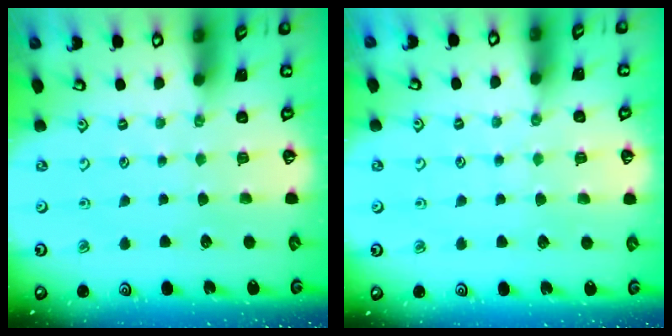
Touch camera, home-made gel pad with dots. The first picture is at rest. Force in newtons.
{"total": 2.9, "press": 2.9, "slide": 0.5}